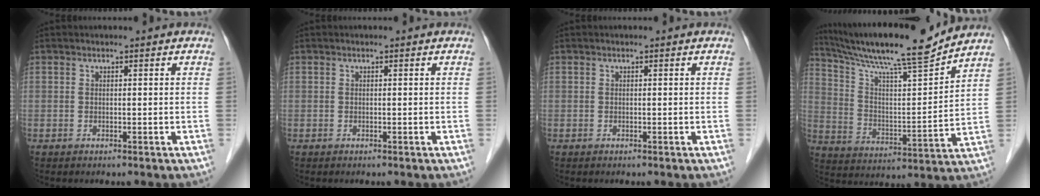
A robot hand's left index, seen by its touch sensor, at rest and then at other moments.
{"total": 0.0}
{"total": 0.0}
{"total": 18.0, "force": [15.9, -0.4, 8.4], "torque": [-0.152, -0.004, 0.262]}